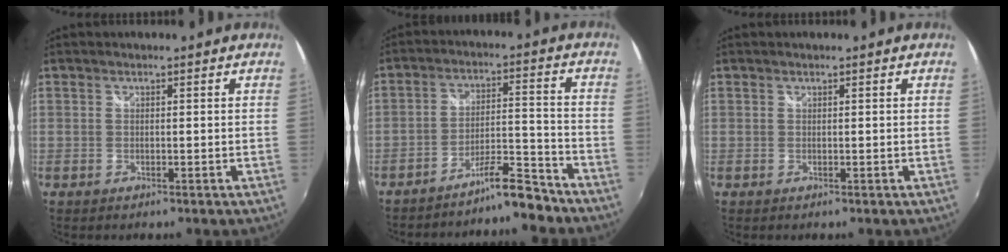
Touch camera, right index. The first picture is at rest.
{"total": 7.8, "force": [-7.2, 0.7, 2.9], "torque": [-0.053, 0.023, -0.118]}
{"total": 0.0}